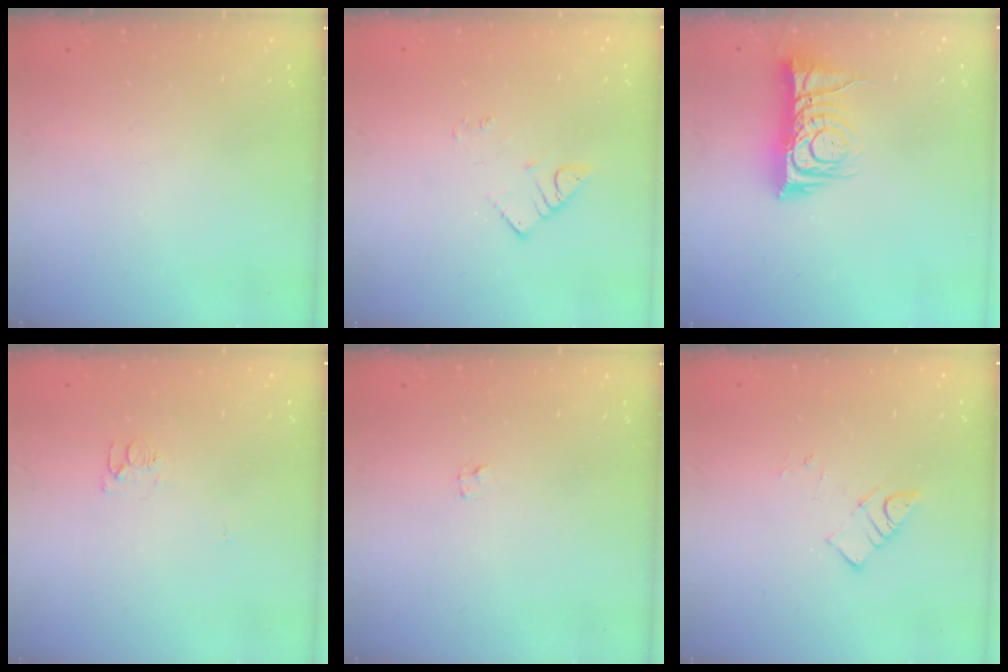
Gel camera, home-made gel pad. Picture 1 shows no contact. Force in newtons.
{"total": 2.7, "press": 2.7, "slide": 0.4}
{"total": 10.8, "press": 10.8, "slide": 0.7}
{"total": 5.5, "press": 5.5, "slide": 0.4}
{"total": 1.2, "press": 1.2, "slide": 0.1}
{"total": 3.6, "press": 3.6, "slide": 0.3}